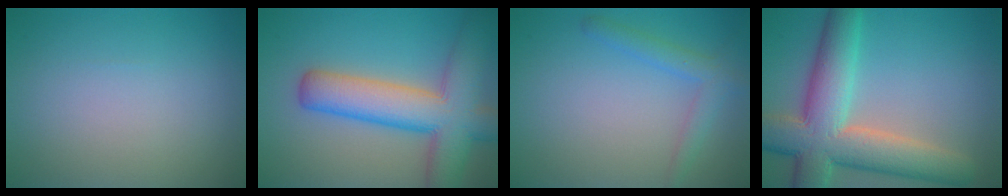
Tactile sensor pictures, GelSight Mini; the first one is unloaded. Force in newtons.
{"total": 9.3, "press": 9.3, "slide": 0.4}
{"total": 2.4, "press": 2.4, "slide": 0.1}
{"total": 10.2, "press": 10.2, "slide": 0.9}